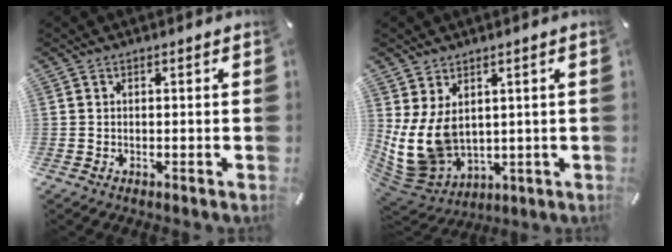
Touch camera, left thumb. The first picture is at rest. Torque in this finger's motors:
{"motor_torque": [1.90, 1.64, 1.75, -0.26, 0.25]}